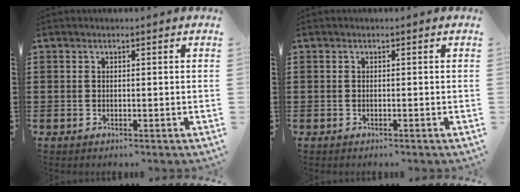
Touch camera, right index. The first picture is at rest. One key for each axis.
{"total": 0.0}